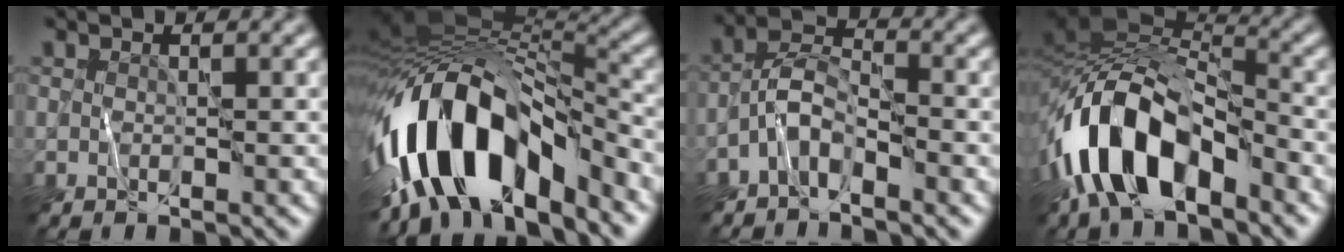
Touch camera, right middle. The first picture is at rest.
{"total": 14.8, "force": [-6.4, 7.6, 11.0], "torque": [-0.193, 0.005, -0.115]}
{"total": 3.3, "force": [-2.3, 1.2, 2.0], "torque": [-0.033, 0.014, -0.055]}
{"total": 12.2, "force": [-5.5, 6.2, 9.0], "torque": [-0.159, 0.001, -0.104]}